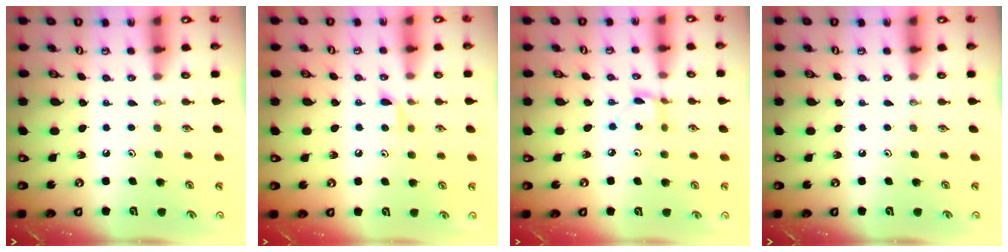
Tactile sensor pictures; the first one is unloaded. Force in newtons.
{"total": 6.0, "press": 6.0, "slide": 0.7}
{"total": 2.8, "press": 2.8, "slide": 0.1}
{"total": 0.0}